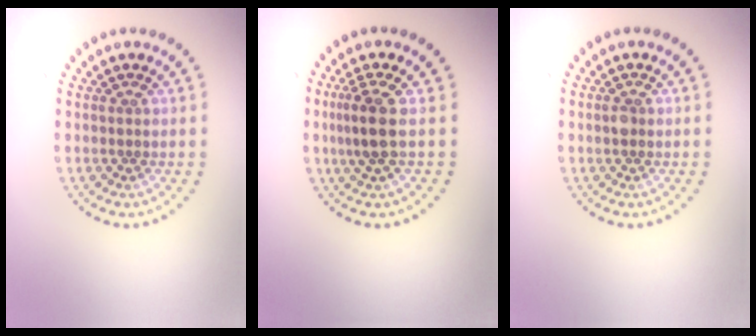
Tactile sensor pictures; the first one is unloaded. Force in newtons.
{"total": 2.6, "press": 2.3, "slide": 1.3}
{"total": 0.9, "press": 0.9, "slide": 0.2}